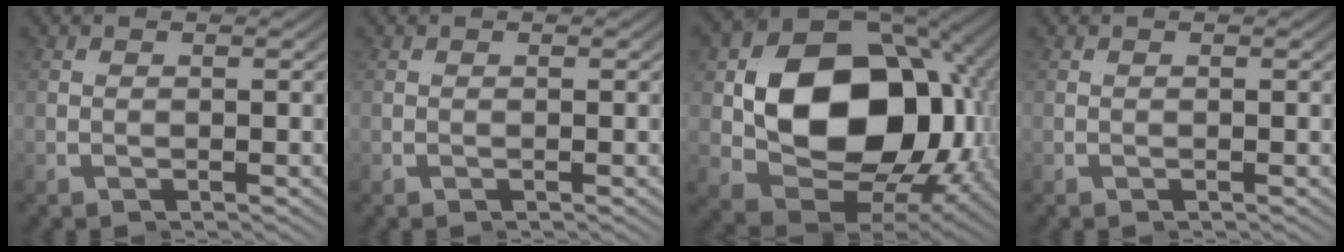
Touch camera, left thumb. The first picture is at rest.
{"total": 0.0}
{"total": 22.5, "force": [0.7, 12.8, 18.4], "torque": [-0.320, -0.022, 0.017]}
{"total": 0.0}